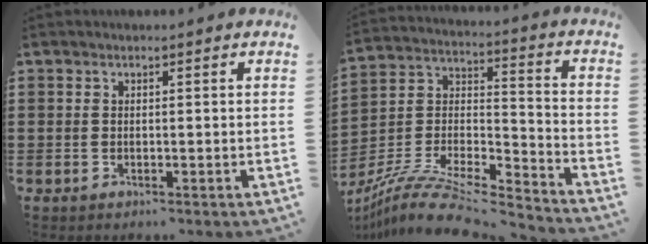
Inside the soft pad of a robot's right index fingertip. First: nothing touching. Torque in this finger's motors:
{"motor_torque": [-1.18, 0.96, 0.08, 0.04]}